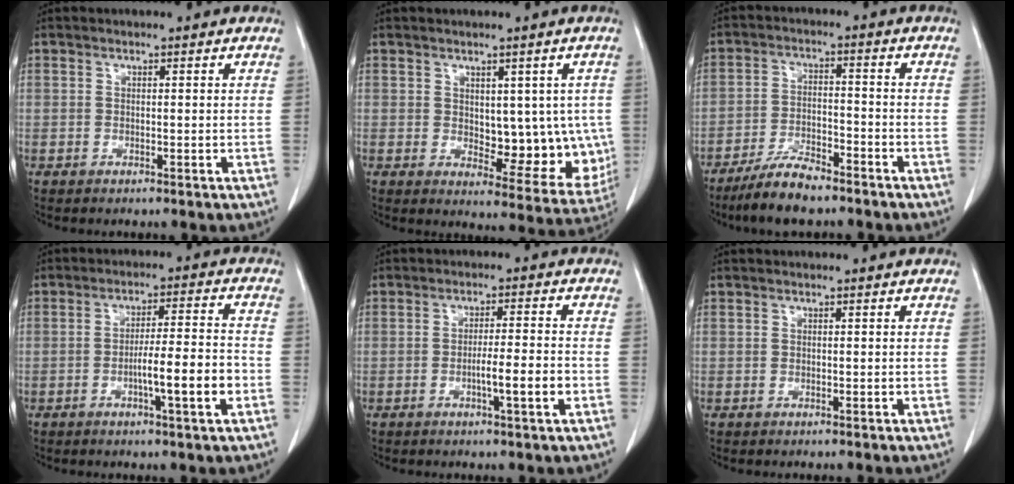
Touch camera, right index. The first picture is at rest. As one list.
[{"total": 10.3, "force": [0.4, 5.3, 8.8], "torque": [-0.092, -0.004, 0.022]}, {"total": 7.8, "force": [-6.4, 1.6, 4.2], "torque": [-0.081, -0.014, -0.117]}, {"total": 8.2, "force": [-2.7, 0.1, 7.8], "torque": [-0.123, 0.004, -0.045]}, {"total": 5.3, "force": [-1.7, -0.2, 5.0], "torque": [-0.077, -0.004, -0.027]}, {"total": 0.0}]